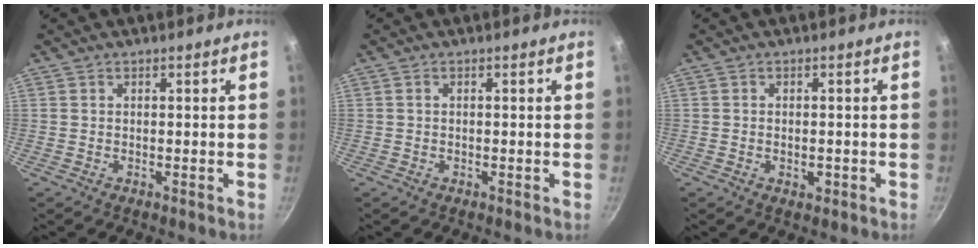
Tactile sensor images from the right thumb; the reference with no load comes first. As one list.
[{"total": 0.0}, {"total": 2.1, "force": [-0.7, 1.2, 1.5], "torque": [-0.025, 0.000, -0.010]}]